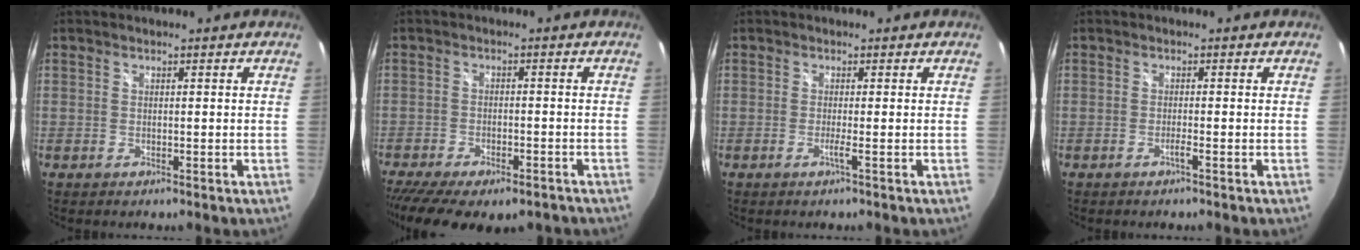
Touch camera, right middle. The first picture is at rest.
{"total": 15.1, "force": [-11.4, 5.5, 8.2], "torque": [-0.176, -0.048, -0.168]}
{"total": 1.1, "force": [-0.4, -0.5, 0.9], "torque": [-0.009, -0.007, -0.010]}
{"total": 0.9, "force": [-0.6, -0.3, 0.6], "torque": [-0.007, -0.001, -0.013]}